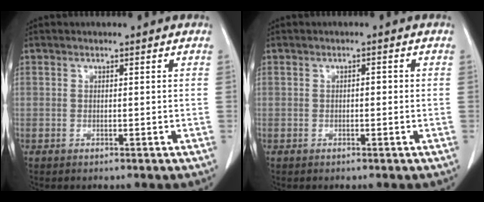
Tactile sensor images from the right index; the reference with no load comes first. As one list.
[{"total": 0.9, "force": [-0.1, 0.4, 0.8], "torque": [-0.010, 0.004, -0.002]}]